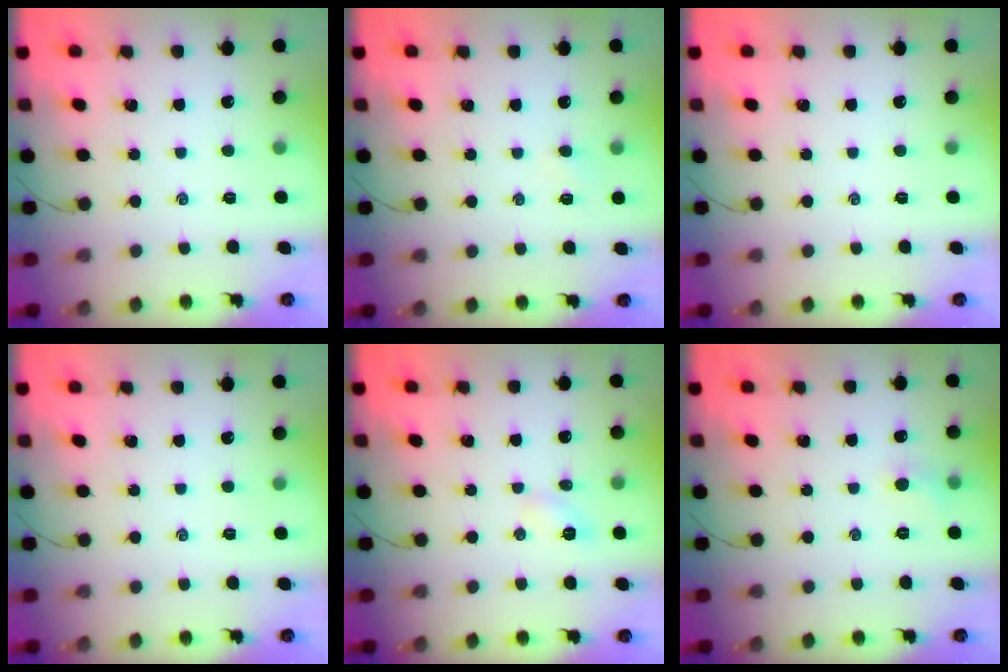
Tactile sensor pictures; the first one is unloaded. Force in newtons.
{"total": 2.4, "press": 2.2, "slide": 0.8}
{"total": 0.0}
{"total": 0.0}
{"total": 4.3, "press": 4.1, "slide": 1.3}
{"total": 3.7, "press": 3.5, "slide": 1.3}